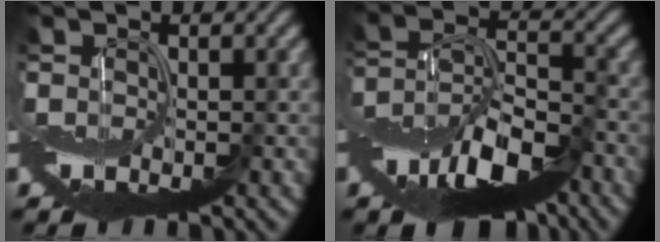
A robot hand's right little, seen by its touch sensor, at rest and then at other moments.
{"total": 9.4, "force": [-5.9, 4.0, 6.2], "torque": [-0.108, -0.003, -0.113]}